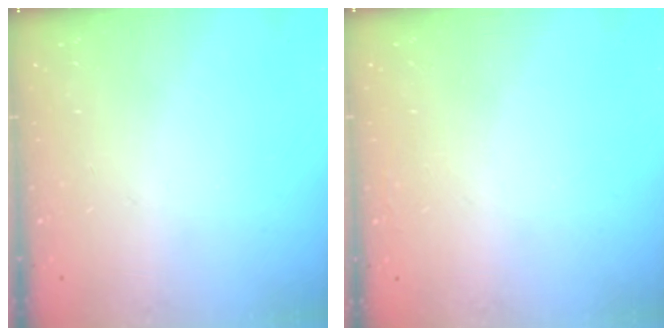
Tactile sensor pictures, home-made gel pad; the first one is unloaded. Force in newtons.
{"total": 1.6, "press": 1.6, "slide": 0.0}